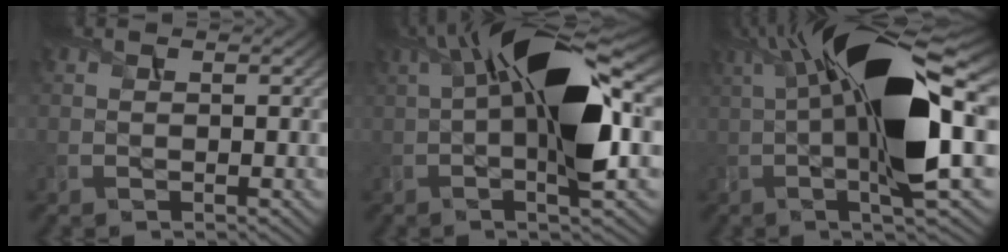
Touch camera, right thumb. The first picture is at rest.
{"total": 14.6, "force": [1.8, 4.8, 13.7], "torque": [-0.244, 0.008, 0.024]}
{"total": 17.0, "force": [1.8, 5.2, 16.0], "torque": [-0.282, 0.016, 0.021]}